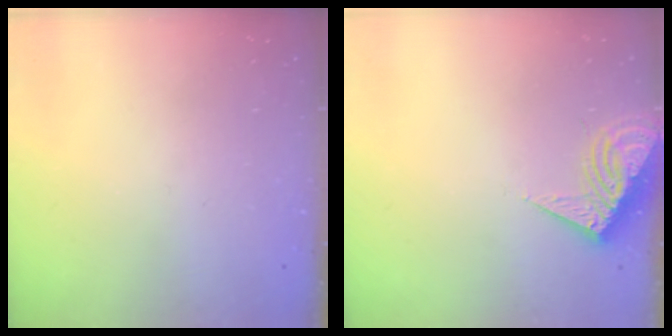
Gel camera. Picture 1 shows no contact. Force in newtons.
{"total": 8.0, "press": 7.9, "slide": 0.8}